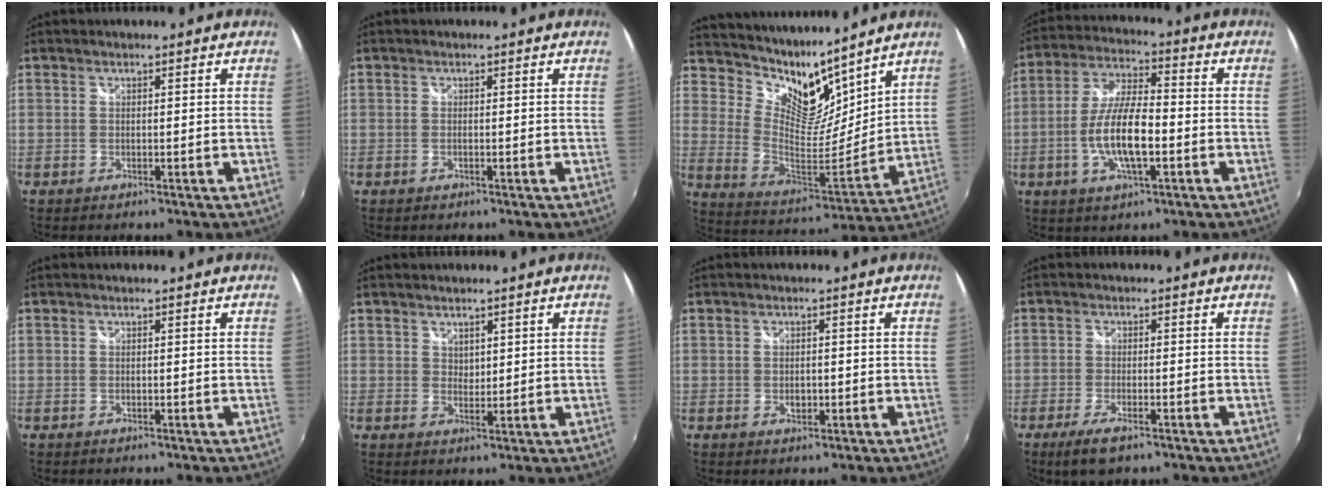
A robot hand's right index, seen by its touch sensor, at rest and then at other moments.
{"total": 0.0}
{"total": 13.3, "force": [11.4, 4.7, 5.1], "torque": [-0.101, -0.028, 0.211]}
{"total": 11.5, "force": [-3.1, 3.6, 10.5], "torque": [-0.214, 0.000, -0.056]}
{"total": 0.0}
{"total": 2.0, "force": [1.5, 1.3, 0.6], "torque": [-0.004, 0.001, 0.026]}
{"total": 1.9, "force": [-0.4, 1.5, 1.1], "torque": [-0.016, -0.001, -0.006]}
{"total": 5.2, "force": [-3.4, 1.6, 3.7], "torque": [-0.090, -0.014, -0.064]}